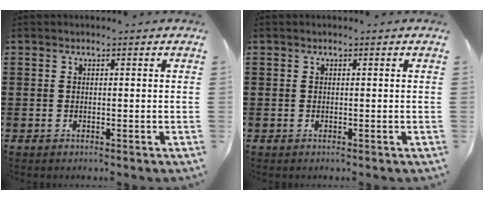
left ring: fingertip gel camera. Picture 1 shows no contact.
{"total": 0.0}